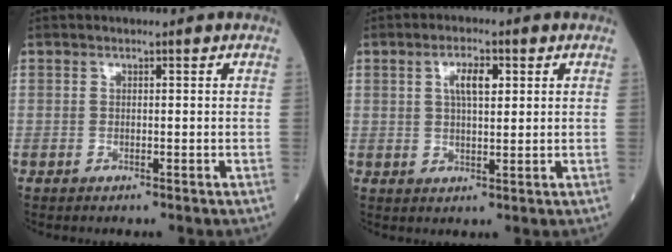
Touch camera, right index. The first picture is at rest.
{"total": 4.4, "force": [1.6, 1.5, 3.9], "torque": [-0.071, 0.005, 0.026]}